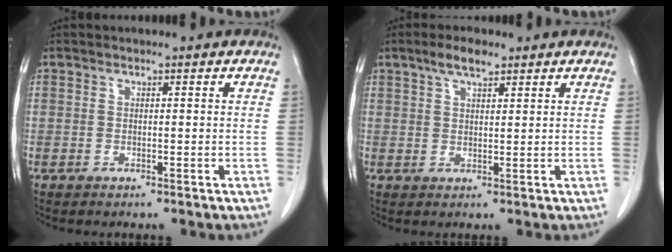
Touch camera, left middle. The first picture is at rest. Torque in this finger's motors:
{"motor_torque": [0.53, -0.23, -0.02, 0.01]}